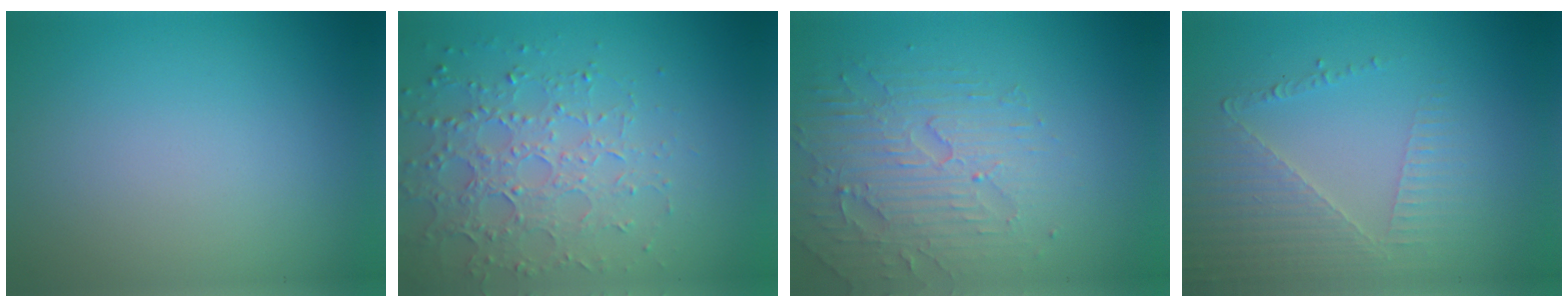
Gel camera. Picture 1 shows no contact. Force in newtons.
{"total": 4.3, "press": 4.2, "slide": 1.1}
{"total": 4.5, "press": 3.6, "slide": 2.7}
{"total": 3.5, "press": 3.3, "slide": 1.2}